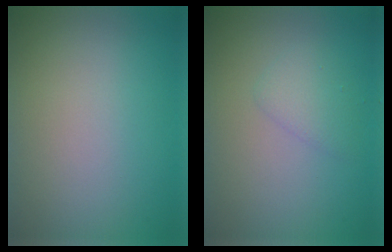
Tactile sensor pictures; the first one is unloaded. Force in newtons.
{"total": 1.7, "press": 1.7, "slide": 0.1}